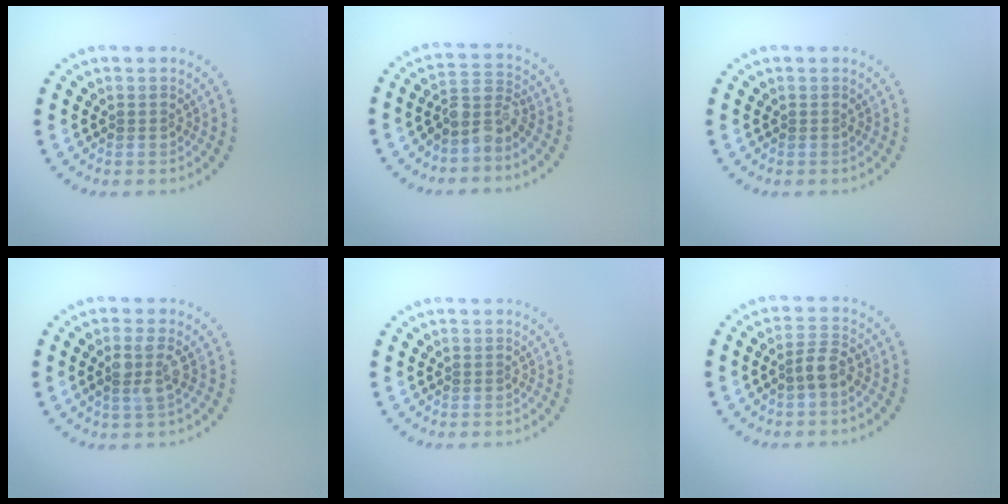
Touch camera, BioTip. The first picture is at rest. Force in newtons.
{"total": 3.1, "press": 2.3, "slide": 2.1}
{"total": 0.0}
{"total": 2.3, "press": 2.0, "slide": 1.1}
{"total": 0.0}
{"total": 2.1, "press": 1.9, "slide": 1.0}